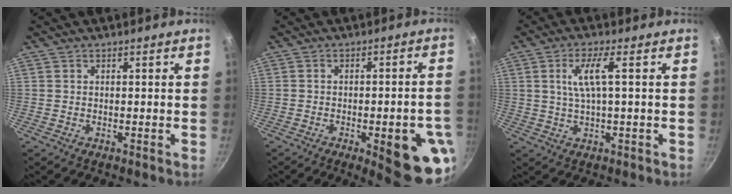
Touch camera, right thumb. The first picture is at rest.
{"total": 13.9, "force": [-4.8, 4.1, 12.4], "torque": [-0.125, 0.016, -0.055]}
{"total": 6.0, "force": [1.2, 1.0, 5.8], "torque": [-0.127, 0.006, 0.028]}